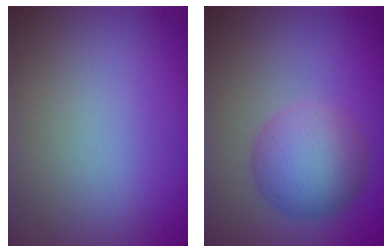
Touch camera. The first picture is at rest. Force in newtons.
{"total": 5.6, "press": 5.6, "slide": 0.2}